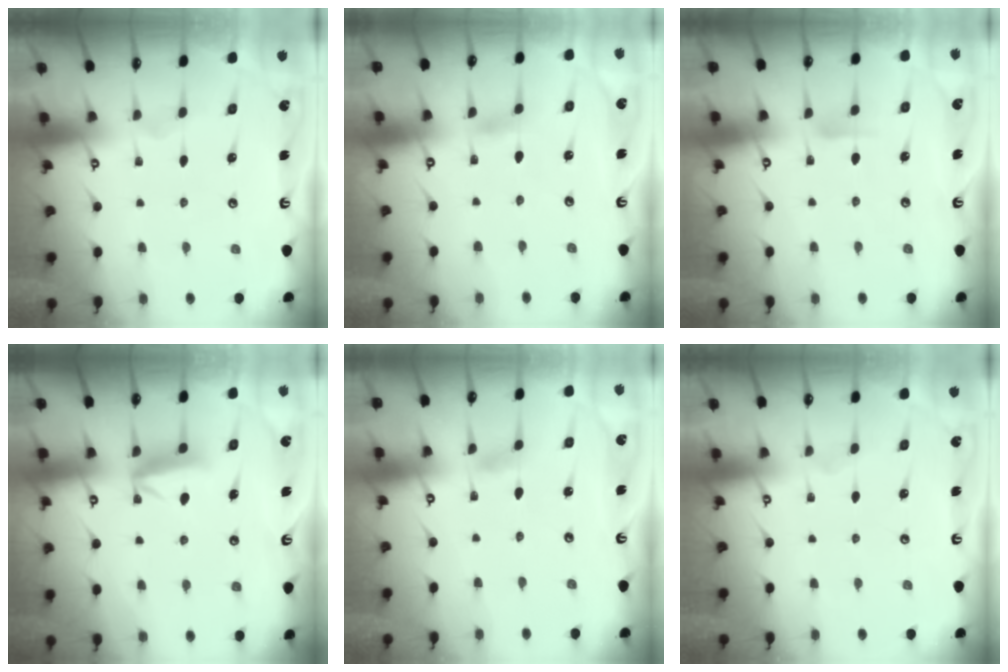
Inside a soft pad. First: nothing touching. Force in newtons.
{"total": 2.4, "press": 2.3, "slide": 0.3}
{"total": 4.8, "press": 4.8, "slide": 0.7}
{"total": 6.3, "press": 6.2, "slide": 0.8}
{"total": 2.7, "press": 2.7, "slide": 0.4}
{"total": 0.0}